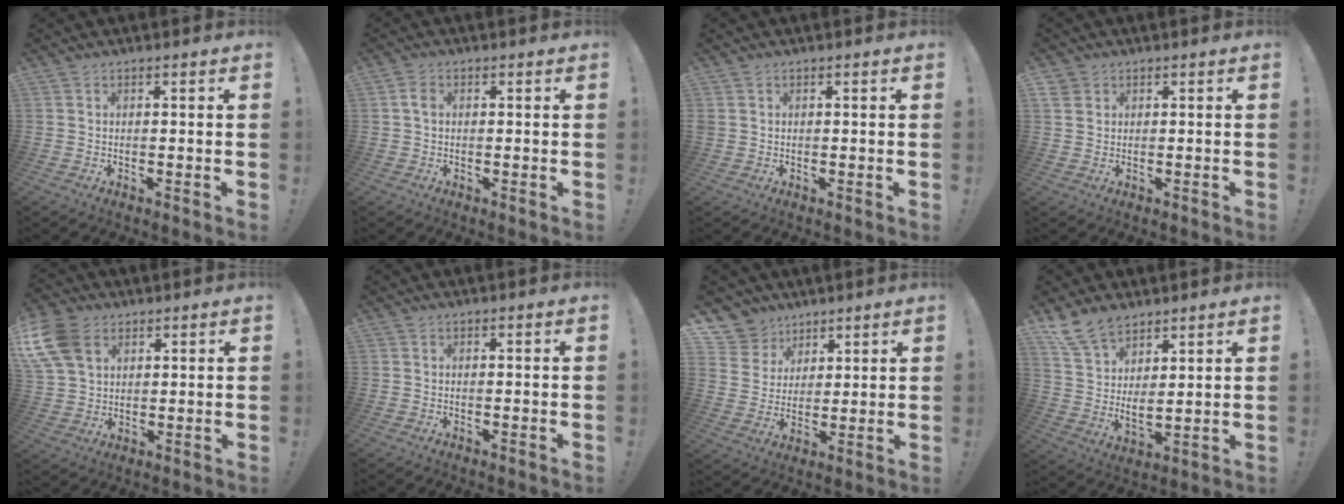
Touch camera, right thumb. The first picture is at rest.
{"total": 2.4, "force": [0.3, 1.6, 1.8], "torque": [-0.028, 0.004, 0.004]}
{"total": 1.0, "force": [0.2, 0.9, 0.2], "torque": [-0.011, 0.005, 0.006]}
{"total": 3.0, "force": [1.4, 2.5, 0.8], "torque": [-0.019, -0.001, 0.027]}
{"total": 13.0, "force": [5.2, 9.5, 7.2], "torque": [-0.143, -0.015, 0.106]}
{"total": 0.0}
{"total": 8.9, "force": [5.7, 6.8, 1.0], "torque": [-0.019, -0.047, 0.116]}
{"total": 10.5, "force": [8.8, 4.4, 3.8], "torque": [-0.099, -0.047, 0.173]}